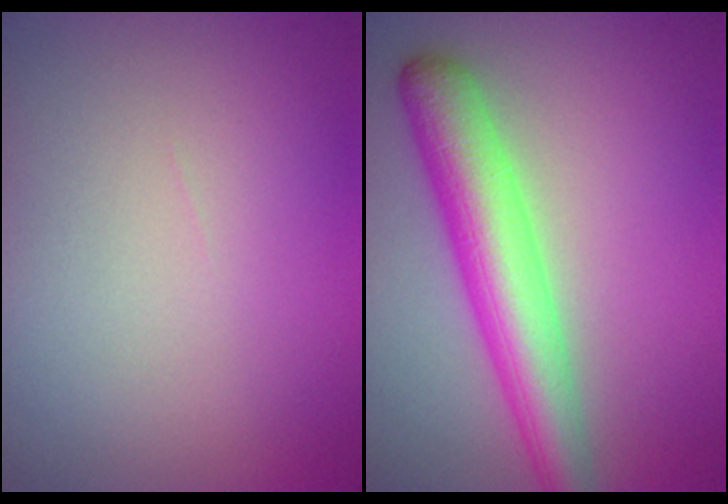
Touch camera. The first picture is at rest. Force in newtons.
{"total": 6.2, "press": 6.2, "slide": 0.2}